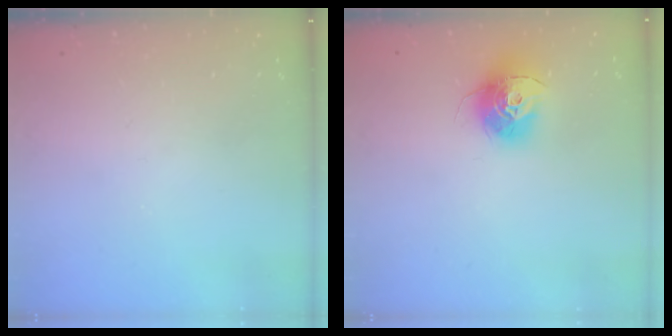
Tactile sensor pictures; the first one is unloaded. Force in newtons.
{"total": 13.0, "press": 13.0, "slide": 1.0}